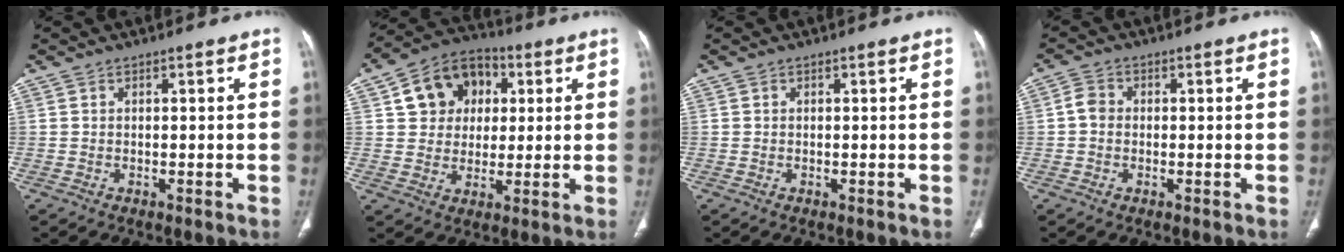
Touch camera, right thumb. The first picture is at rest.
{"total": 12.7, "force": [3.6, 10.4, 6.3], "torque": [-0.068, 0.005, 0.053]}
{"total": 0.0}
{"total": 3.0, "force": [-0.1, 2.6, 1.6], "torque": [-0.023, 0.009, -0.009]}